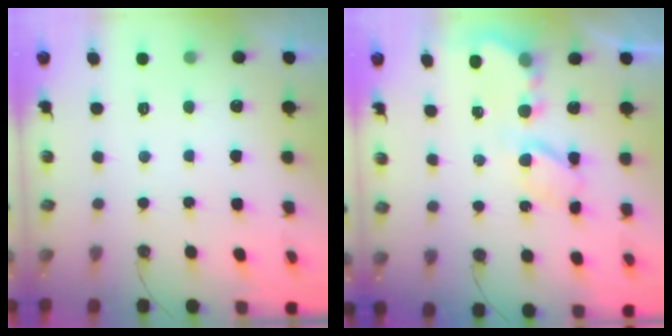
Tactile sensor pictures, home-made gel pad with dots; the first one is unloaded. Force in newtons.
{"total": 5.7, "press": 5.7, "slide": 0.4}